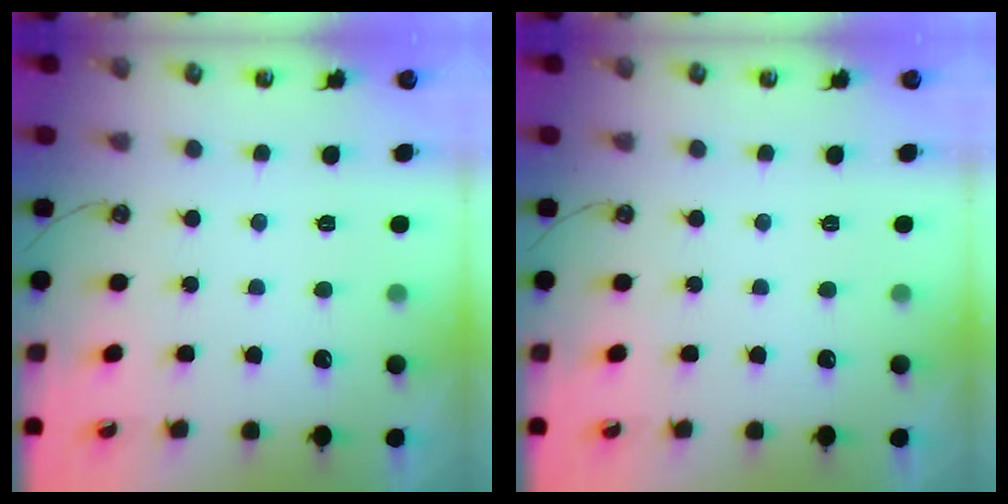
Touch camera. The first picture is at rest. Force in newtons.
{"total": 0.0}